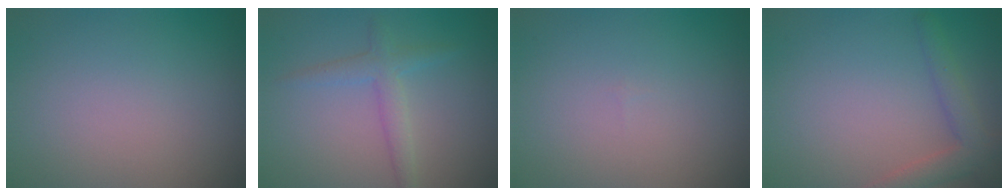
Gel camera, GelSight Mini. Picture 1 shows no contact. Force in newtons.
{"total": 2.2, "press": 2.2, "slide": 0.1}
{"total": 0.0}
{"total": 2.9, "press": 2.9, "slide": 0.2}